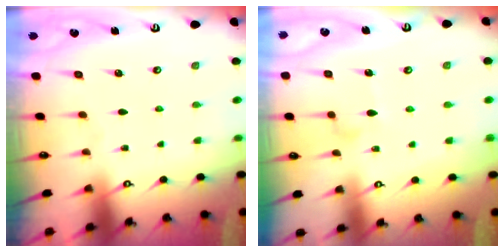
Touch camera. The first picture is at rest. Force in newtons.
{"total": 7.8, "press": 7.8, "slide": 0.3}